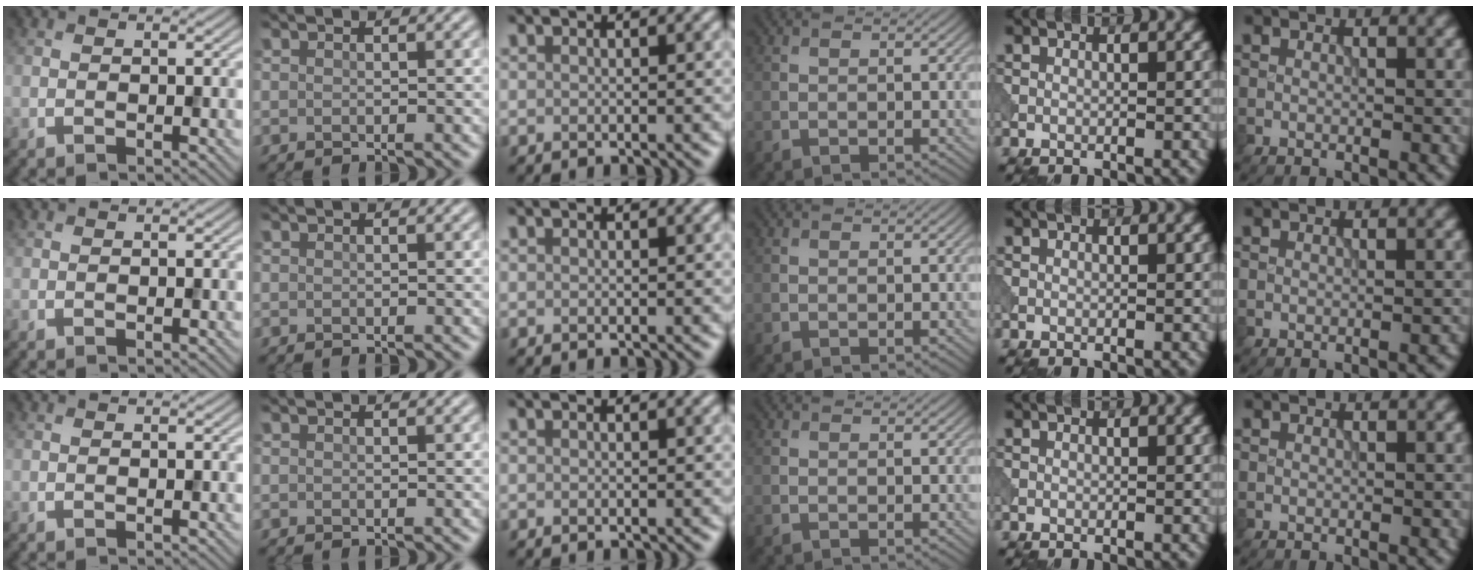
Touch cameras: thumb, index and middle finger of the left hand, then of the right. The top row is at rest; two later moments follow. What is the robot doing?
{"motion": "pour", "object": "beaker"}